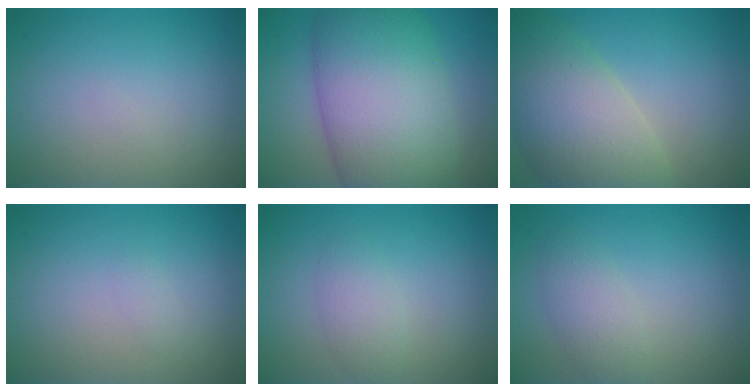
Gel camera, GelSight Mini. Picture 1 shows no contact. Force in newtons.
{"total": 13.7, "press": 13.7, "slide": 0.3}
{"total": 9.6, "press": 9.5, "slide": 0.7}
{"total": 0.6, "press": 0.6, "slide": 0.0}
{"total": 1.9, "press": 1.9, "slide": 0.1}
{"total": 2.4, "press": 2.4, "slide": 0.1}